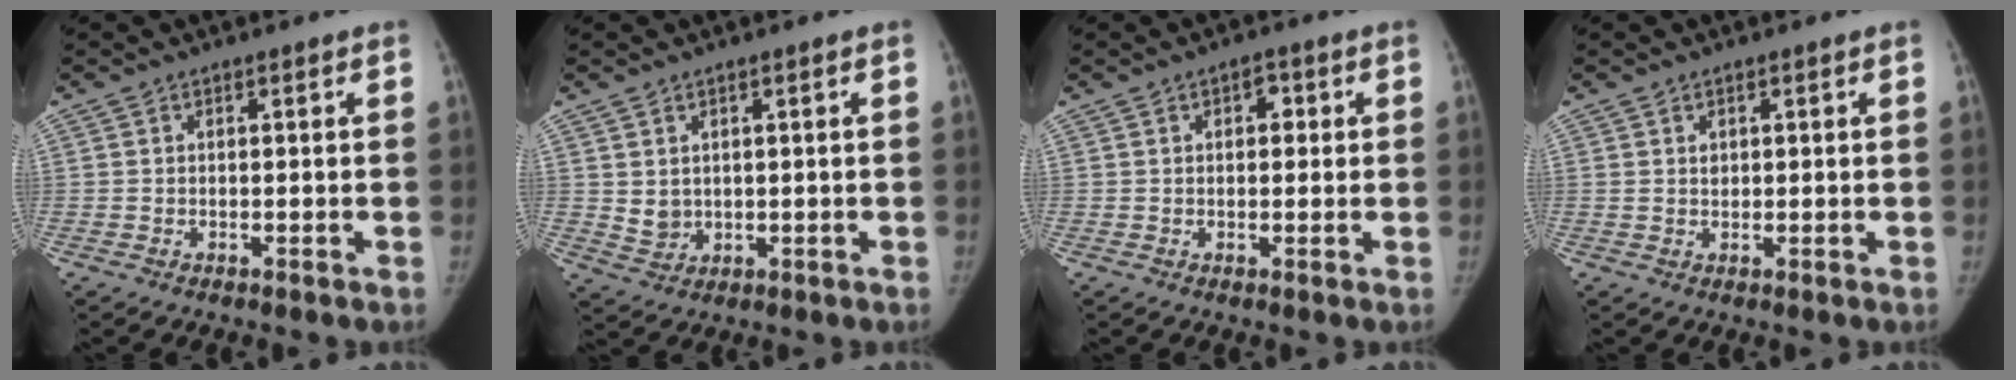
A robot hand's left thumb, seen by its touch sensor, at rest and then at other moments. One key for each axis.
{"total": 3.3, "fx": 0.9, "fy": 2.8, "fz": 1.5, "tx": -0.017, "ty": -0.013, "tz": 0.027}
{"total": 2.9, "fx": 0.8, "fy": 1.9, "fz": 2.1, "tx": -0.013, "ty": 0.002, "tz": 0.006}
{"total": 1.2, "fx": 0.5, "fy": 1.0, "fz": 0.6, "tx": -0.003, "ty": -0.003, "tz": 0.009}